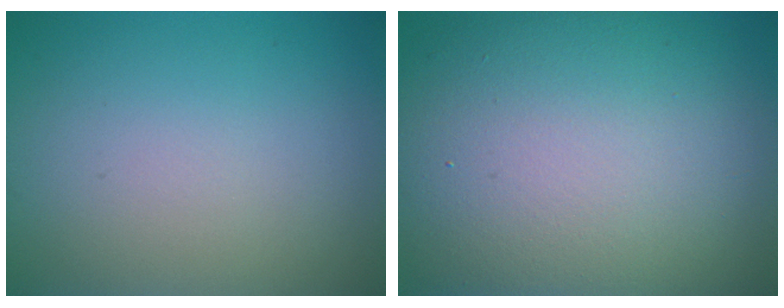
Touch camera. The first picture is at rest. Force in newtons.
{"total": 15.7, "press": 15.7, "slide": 1.3}